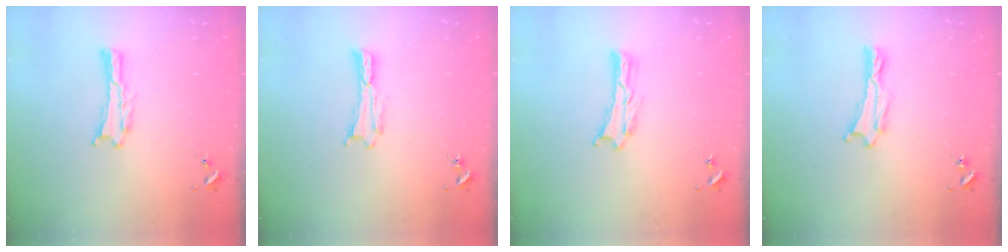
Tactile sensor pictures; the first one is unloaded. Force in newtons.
{"total": 0.0}
{"total": 0.0}
{"total": 0.6, "press": 0.6, "slide": 0.1}